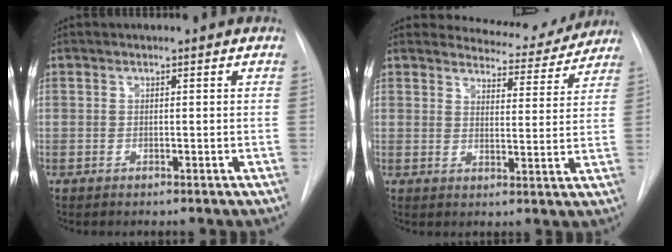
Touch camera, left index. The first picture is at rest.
{"total": 9.2, "force": [9.0, 2.3, 0.3], "torque": [0.009, -0.018, 0.100]}